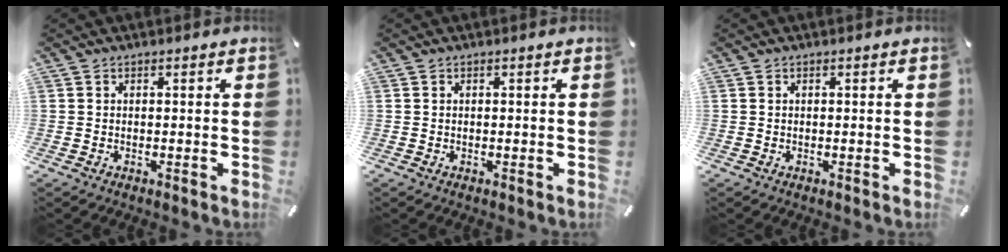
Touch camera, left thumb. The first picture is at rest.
{"total": 0.0}
{"total": 0.0}